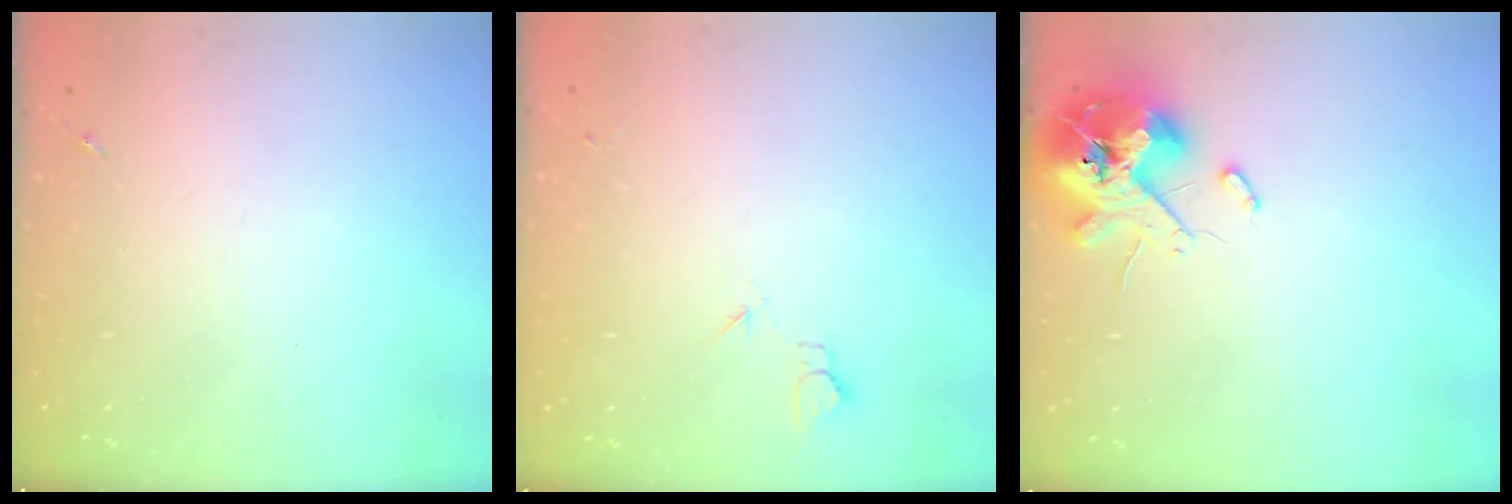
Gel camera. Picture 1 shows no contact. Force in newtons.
{"total": 3.2, "press": 3.2, "slide": 0.4}
{"total": 13.9, "press": 13.7, "slide": 2.2}